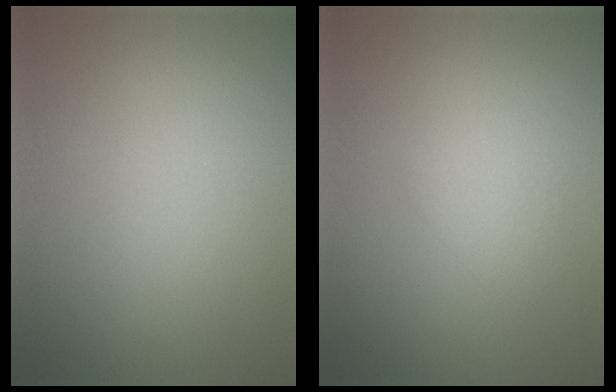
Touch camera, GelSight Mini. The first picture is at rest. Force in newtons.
{"total": 1.6, "press": 1.6, "slide": 0.0}